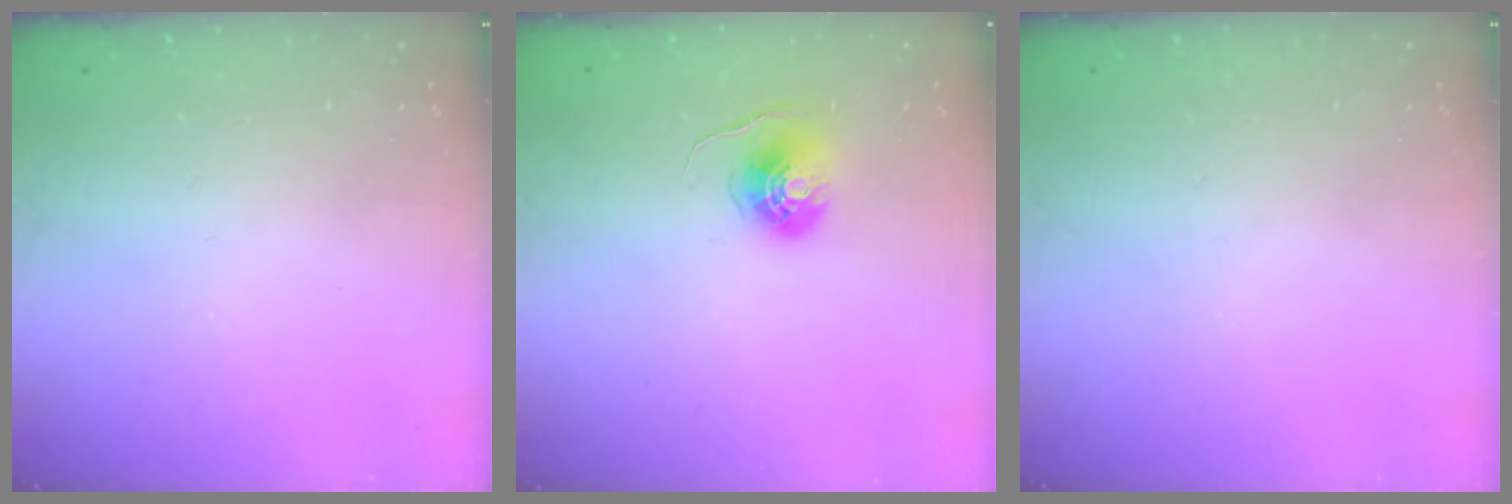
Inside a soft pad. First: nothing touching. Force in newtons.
{"total": 6.7, "press": 6.7, "slide": 0.3}
{"total": 0.0}